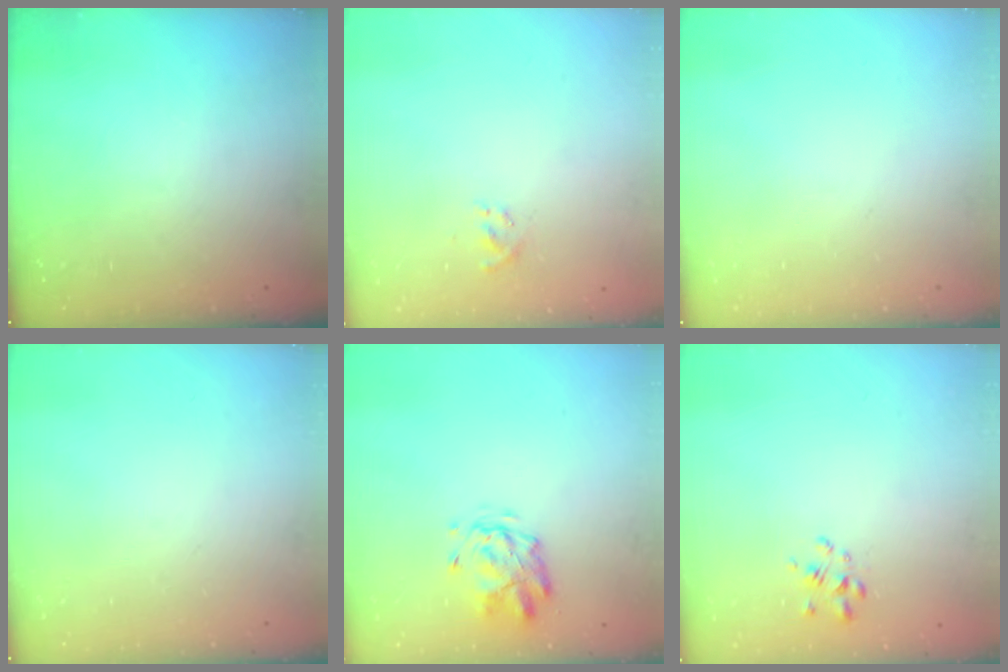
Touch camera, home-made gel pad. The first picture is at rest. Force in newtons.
{"total": 2.5, "press": 2.4, "slide": 0.8}
{"total": 0.0}
{"total": 0.0}
{"total": 2.8, "press": 2.4, "slide": 1.4}
{"total": 2.5, "press": 2.3, "slide": 1.1}